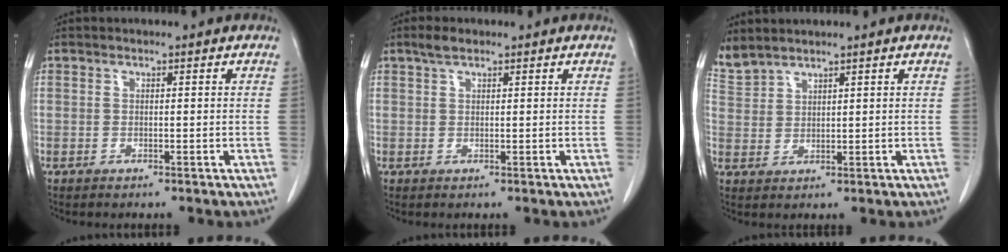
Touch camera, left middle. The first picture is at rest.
{"total": 1.9, "force": [1.4, 0.7, 1.1], "torque": [-0.024, 0.010, 0.026]}
{"total": 3.4, "force": [3.4, 0.1, 0.3], "torque": [-0.019, 0.012, 0.080]}